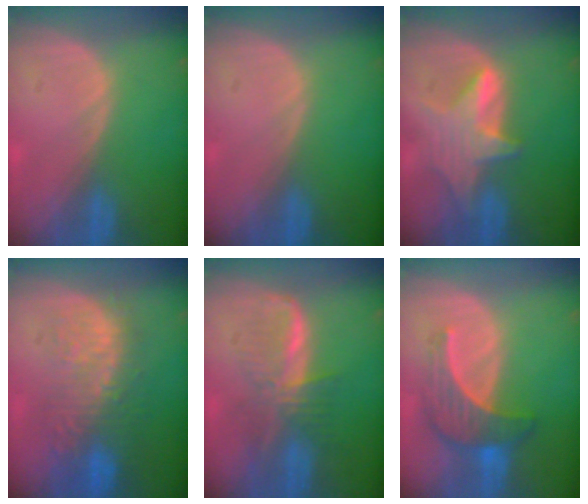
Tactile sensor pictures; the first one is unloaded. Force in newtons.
{"total": 0.0}
{"total": 6.3, "press": 6.2, "slide": 0.8}
{"total": 11.1, "press": 9.7, "slide": 5.5}
{"total": 6.3, "press": 6.1, "slide": 1.2}
{"total": 7.3, "press": 6.8, "slide": 2.7}